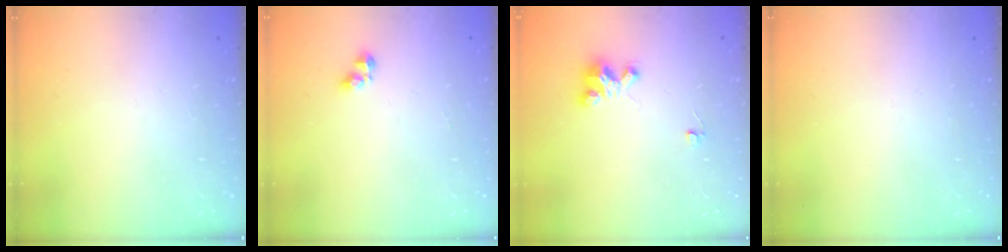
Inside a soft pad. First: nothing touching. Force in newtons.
{"total": 3.1, "press": 3.0, "slide": 0.4}
{"total": 3.6, "press": 3.6, "slide": 0.3}
{"total": 0.0}